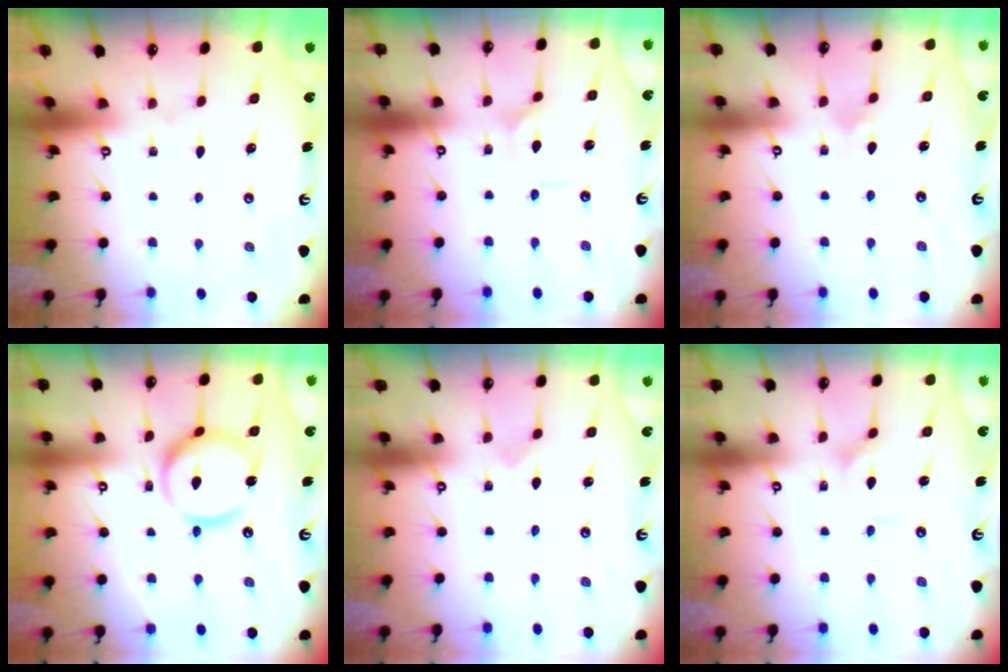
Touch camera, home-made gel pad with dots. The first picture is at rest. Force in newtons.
{"total": 2.4, "press": 2.4, "slide": 0.1}
{"total": 2.5, "press": 2.5, "slide": 0.1}
{"total": 13.5, "press": 13.4, "slide": 1.4}
{"total": 0.0}
{"total": 1.0, "press": 1.0, "slide": 0.2}